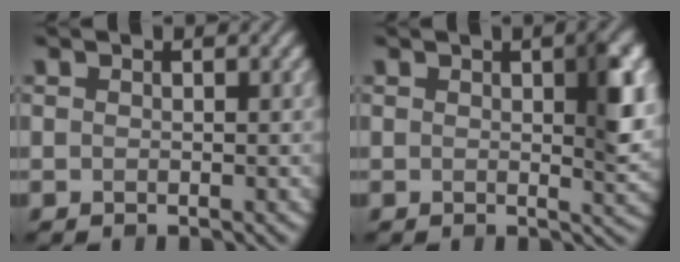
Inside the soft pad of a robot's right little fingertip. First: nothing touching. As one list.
[{"total": 4.3, "force": [1.0, 1.1, 4.0], "torque": [-0.053, -0.002, 0.018]}]